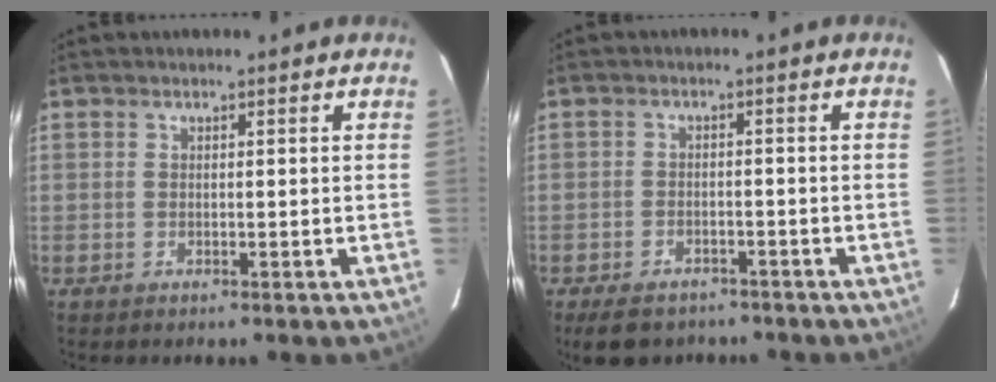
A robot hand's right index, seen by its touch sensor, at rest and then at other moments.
{"total": 7.4, "force": [-5.7, 3.8, 2.8], "torque": [-0.071, 0.000, -0.084]}